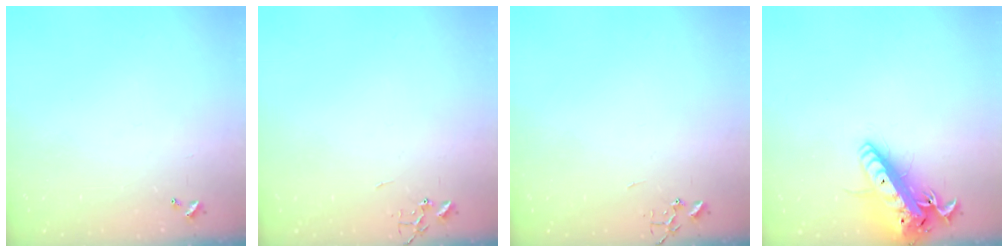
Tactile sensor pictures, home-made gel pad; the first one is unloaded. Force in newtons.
{"total": 0.0}
{"total": 0.0}
{"total": 16.9, "press": 16.6, "slide": 3.2}